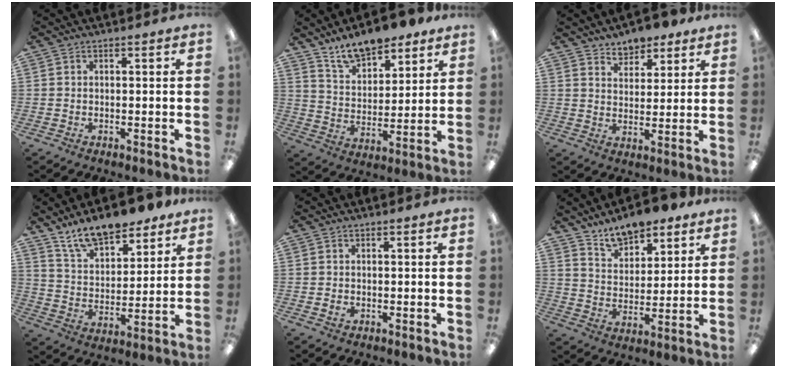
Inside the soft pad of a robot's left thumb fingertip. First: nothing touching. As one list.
[{"total": 11.8, "force": [10.1, 4.6, 4.0], "torque": [-0.062, -0.061, 0.185]}, {"total": 6.2, "force": [5.4, 2.9, 0.3], "torque": [0.004, -0.040, 0.097]}, {"total": 14.0, "force": [11.7, 5.1, 5.6], "torque": [-0.098, -0.070, 0.212]}, {"total": 0.9, "force": [-0.2, 0.7, 0.6], "torque": [-0.011, 0.003, -0.005]}, {"total": 9.6, "force": [8.3, 4.1, 2.6], "torque": [-0.048, -0.047, 0.154]}]